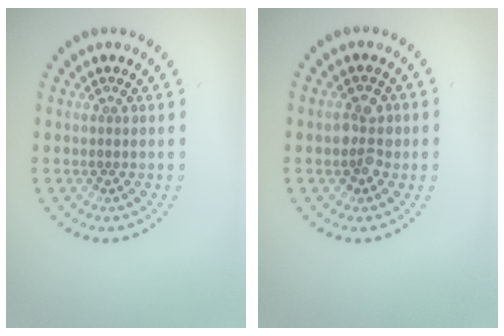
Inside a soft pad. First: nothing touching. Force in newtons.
{"total": 2.5, "press": 2.5, "slide": 0.4}